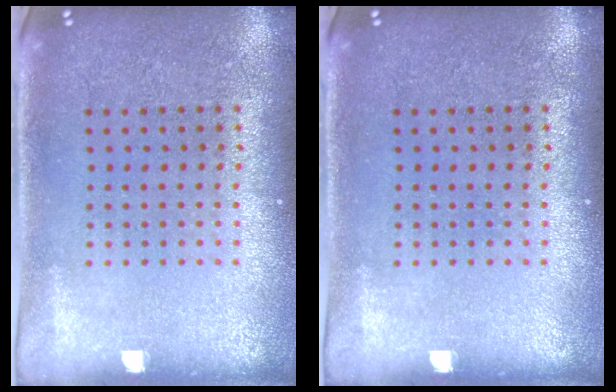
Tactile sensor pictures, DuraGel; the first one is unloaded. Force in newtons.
{"total": 0.0}